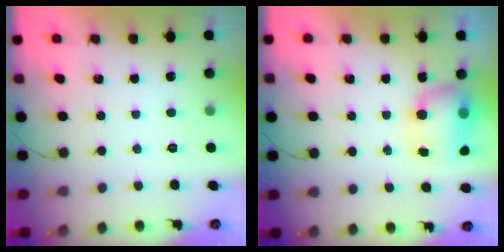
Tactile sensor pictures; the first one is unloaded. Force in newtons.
{"total": 8.3, "press": 8.2, "slide": 1.5}